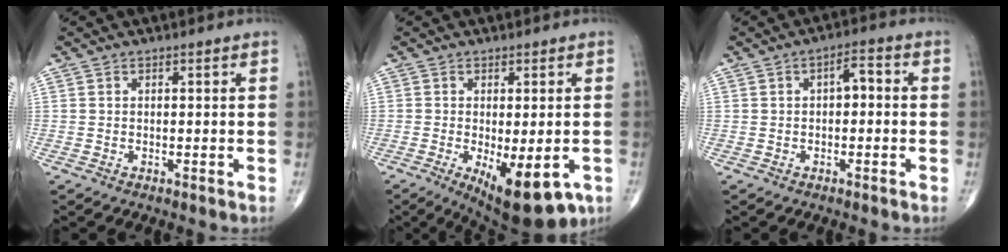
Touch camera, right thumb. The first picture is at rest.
{"total": 12.6, "force": [-4.7, 4.8, 10.6], "torque": [-0.143, -0.014, -0.054]}
{"total": 3.8, "force": [0.1, 1.9, 3.2], "torque": [-0.040, 0.014, -0.007]}